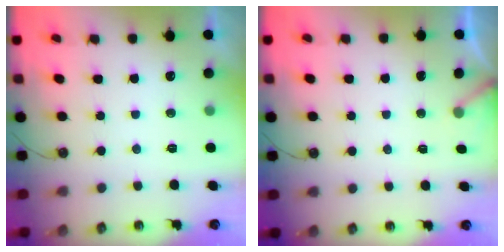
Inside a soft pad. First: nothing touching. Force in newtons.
{"total": 2.3, "press": 2.3, "slide": 0.1}